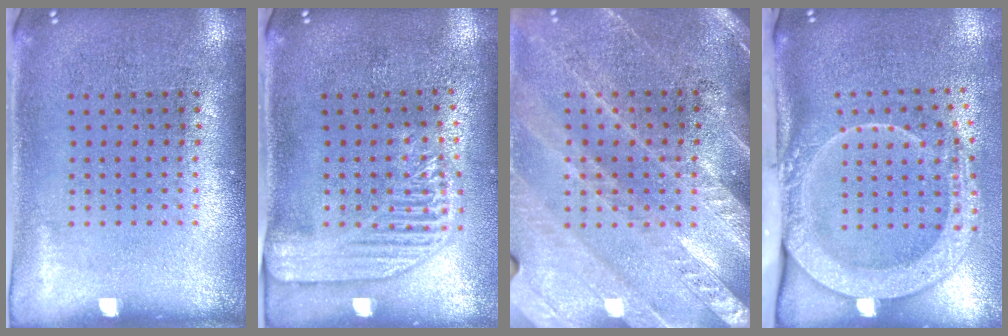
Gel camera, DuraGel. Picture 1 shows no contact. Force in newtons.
{"total": 2.2, "press": 1.9, "slide": 1.0}
{"total": 2.9, "press": 2.6, "slide": 1.4}
{"total": 2.8, "press": 2.1, "slide": 1.9}